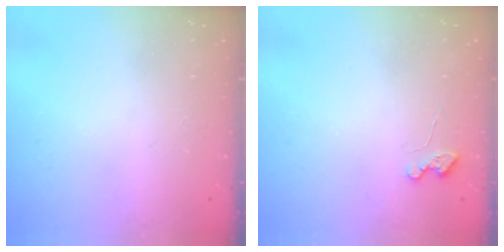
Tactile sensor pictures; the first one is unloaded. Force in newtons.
{"total": 3.6, "press": 3.5, "slide": 0.4}